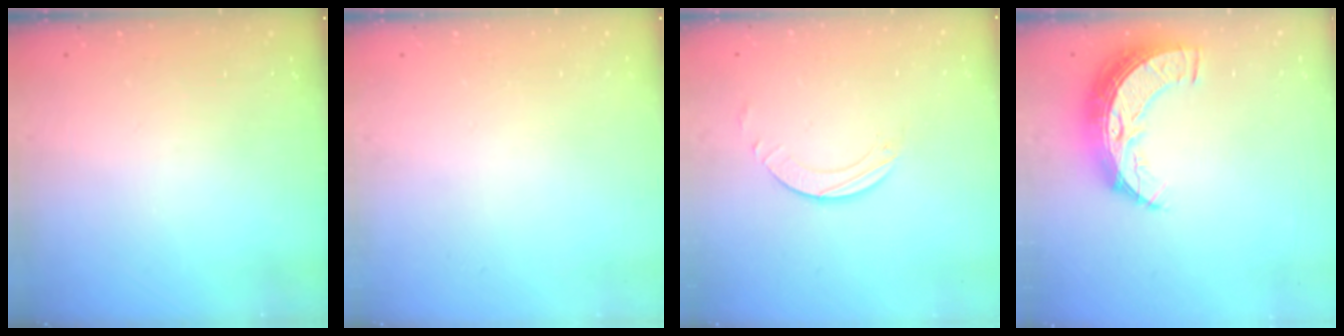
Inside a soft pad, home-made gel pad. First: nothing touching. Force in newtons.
{"total": 0.0}
{"total": 1.9, "press": 1.9, "slide": 0.1}
{"total": 11.5, "press": 11.5, "slide": 0.9}